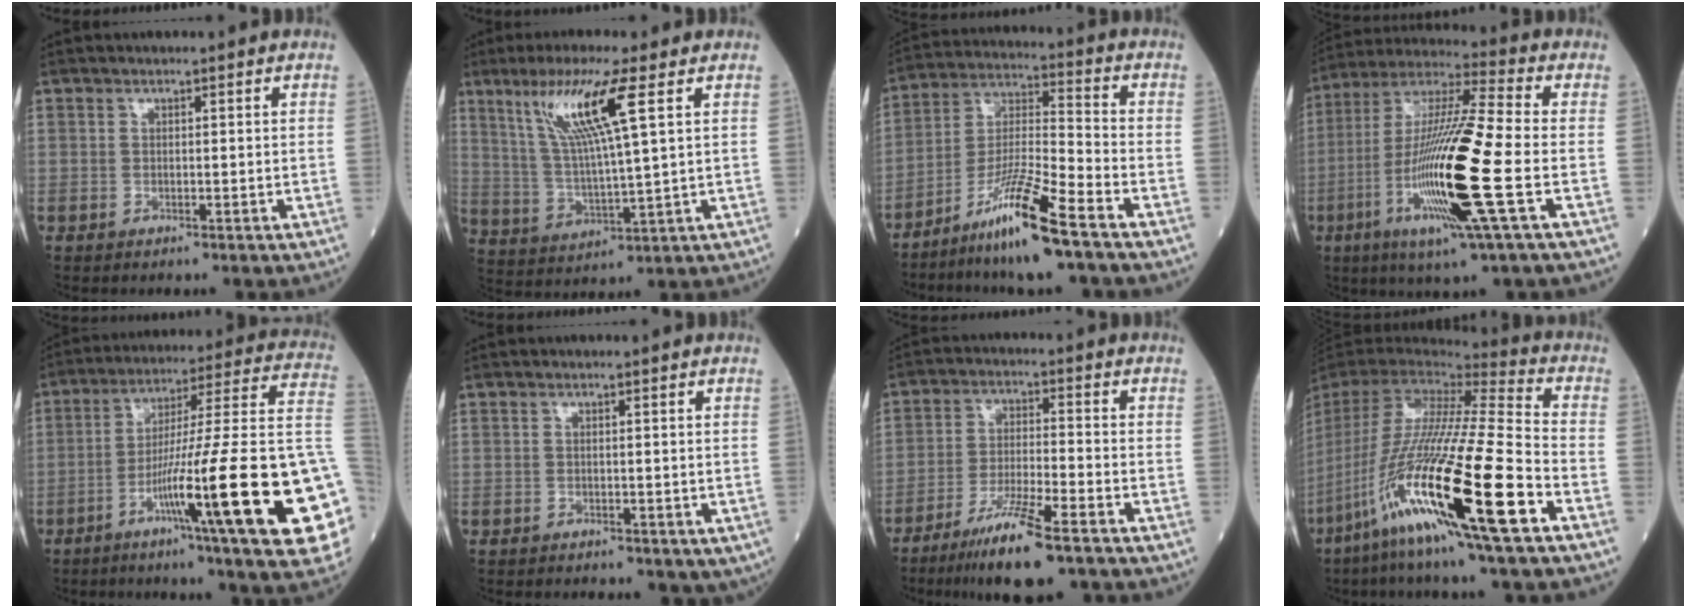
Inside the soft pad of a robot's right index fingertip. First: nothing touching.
{"total": 11.4, "force": [5.2, -0.3, 10.2], "torque": [-0.210, 0.003, 0.102]}
{"total": 12.6, "force": [-8.3, -0.6, 9.5], "torque": [-0.190, -0.027, -0.159]}
{"total": 20.1, "force": [-5.3, 0.0, 19.4], "torque": [-0.412, -0.028, -0.110]}
{"total": 26.1, "force": [-7.1, -0.5, 25.1], "torque": [-0.297, -0.015, -0.125]}
{"total": 3.9, "force": [-2.3, 1.7, 2.6], "torque": [-0.031, -0.007, -0.030]}
{"total": 10.5, "force": [-7.0, 0.5, 7.8], "torque": [-0.153, -0.029, -0.127]}
{"total": 27.8, "force": [-12.4, 0.8, 24.9], "torque": [-0.504, -0.073, -0.236]}